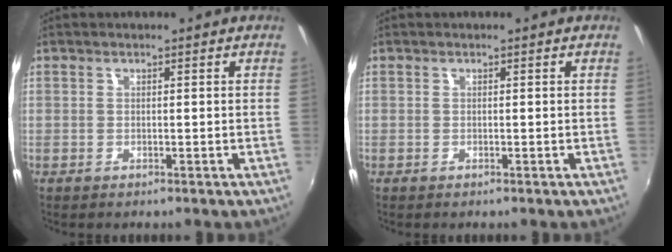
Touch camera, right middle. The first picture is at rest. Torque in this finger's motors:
{"motor_torque": [0.00, 0.12, 0.05, 0.00]}